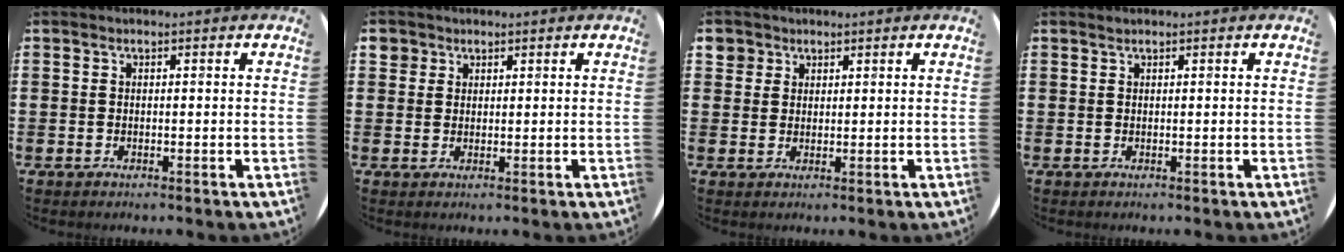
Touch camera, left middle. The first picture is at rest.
{"total": 1.8, "force": [1.4, 1.2, 0.0], "torque": [0.005, 0.002, 0.025]}
{"total": 2.3, "force": [1.6, 1.6, 0.1], "torque": [0.002, 0.004, 0.029]}
{"total": 0.0}